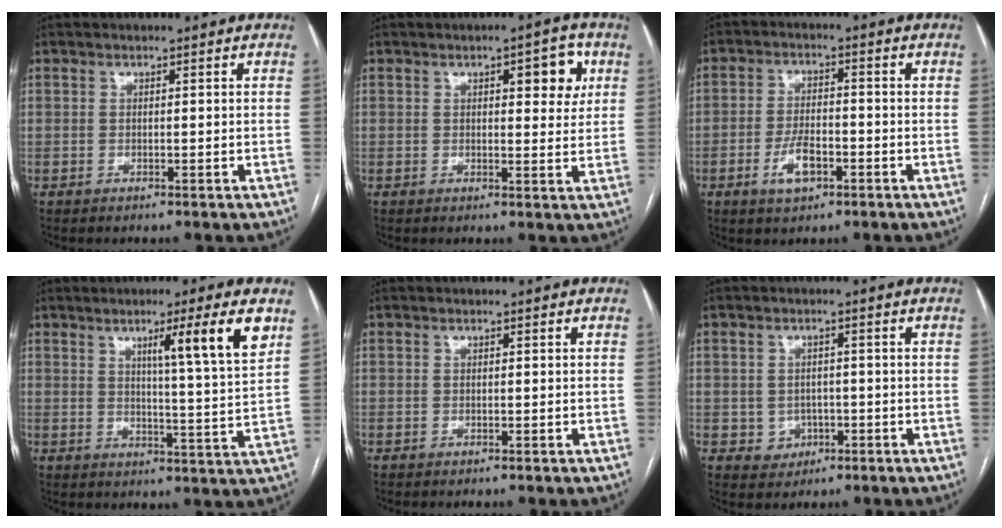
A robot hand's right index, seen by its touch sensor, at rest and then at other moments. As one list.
[{"total": 5.8, "force": [2.3, 1.9, 4.9], "torque": [-0.055, 0.004, 0.027]}, {"total": 5.5, "force": [-2.4, 2.4, 4.3], "torque": [-0.082, 0.003, -0.041]}, {"total": 10.0, "force": [4.9, -1.3, 8.7], "torque": [-0.125, -0.008, 0.073]}, {"total": 0.0}, {"total": 3.5, "force": [-0.8, 3.3, 0.7], "torque": [0.001, 0.008, -0.003]}]